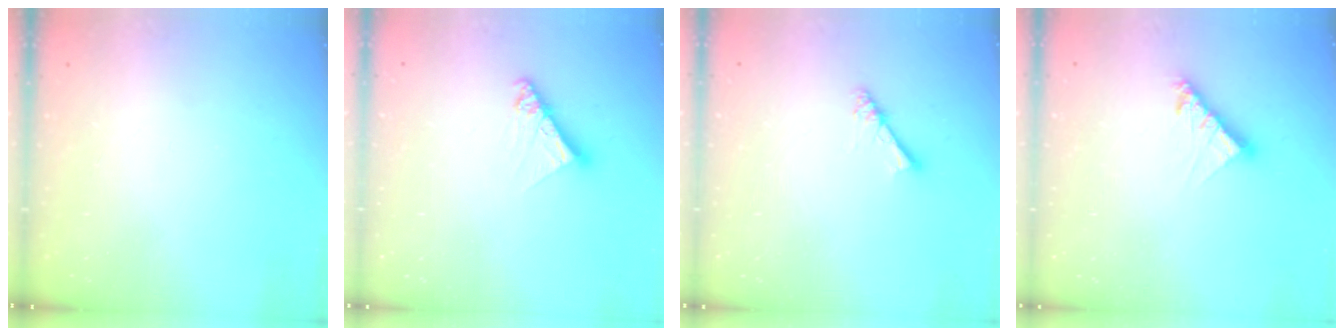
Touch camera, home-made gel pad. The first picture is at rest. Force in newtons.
{"total": 8.1, "press": 8.1, "slide": 0.7}
{"total": 3.6, "press": 3.6, "slide": 0.3}
{"total": 8.8, "press": 8.7, "slide": 0.8}